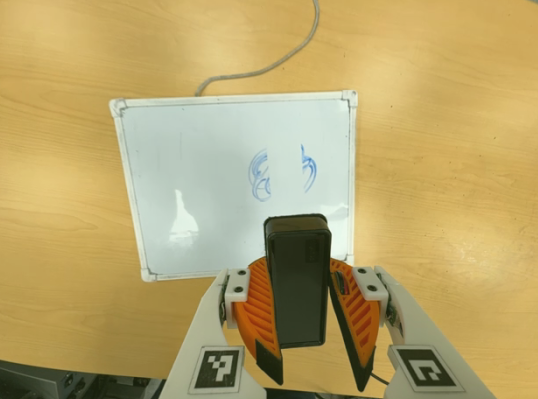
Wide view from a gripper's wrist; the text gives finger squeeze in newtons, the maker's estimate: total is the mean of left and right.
{"total": 8.1, "left": 9.2, "right": 7.0}